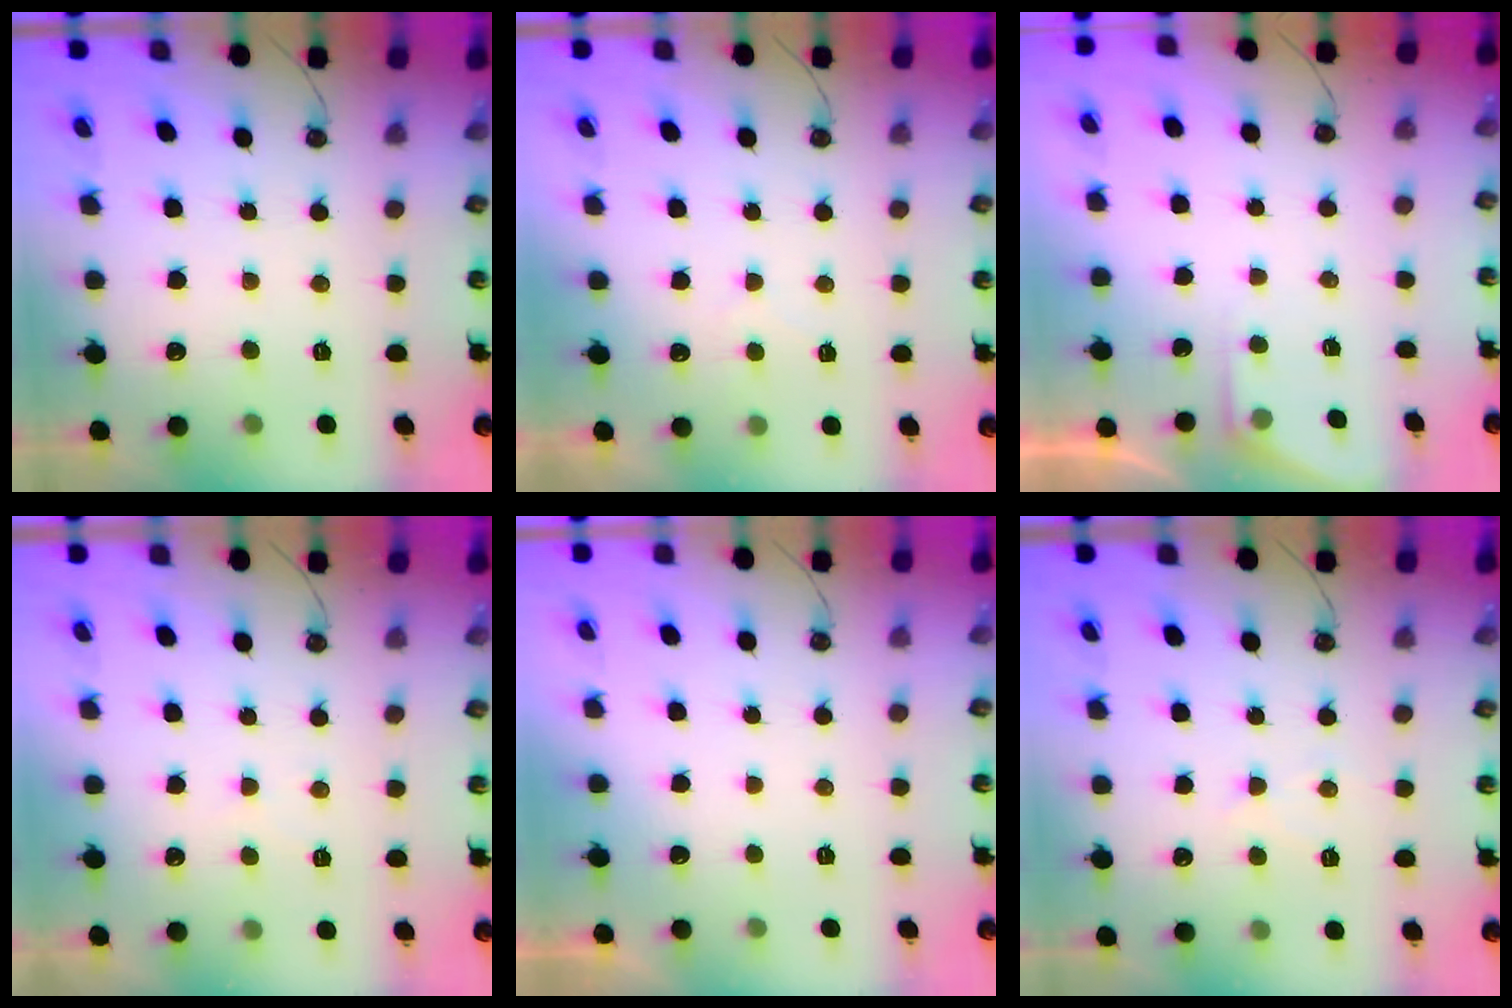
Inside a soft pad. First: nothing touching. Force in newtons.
{"total": 4.1, "press": 4.1, "slide": 0.4}
{"total": 3.3, "press": 3.3, "slide": 0.4}
{"total": 1.8, "press": 1.8, "slide": 0.4}
{"total": 0.0}
{"total": 5.8, "press": 5.8, "slide": 1.0}